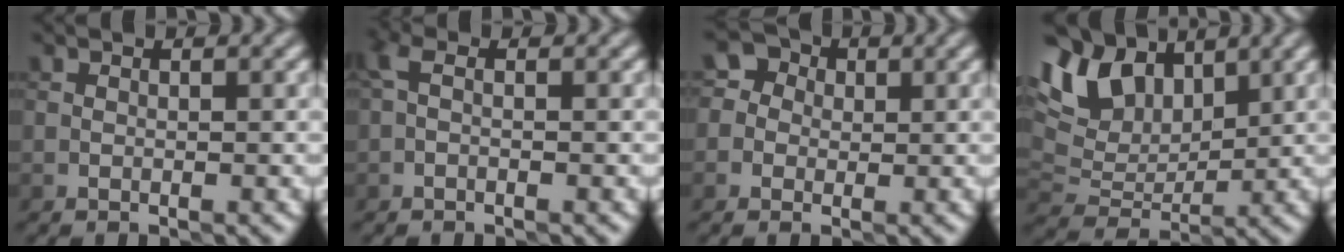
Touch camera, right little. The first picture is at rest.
{"total": 1.3, "force": [0.0, 0.4, 1.2], "torque": [-0.033, 0.003, -0.003]}
{"total": 3.4, "force": [0.9, 3.1, 1.2], "torque": [-0.003, 0.019, -0.011]}
{"total": 8.6, "force": [4.6, 4.9, 5.4], "torque": [-0.132, 0.013, 0.082]}